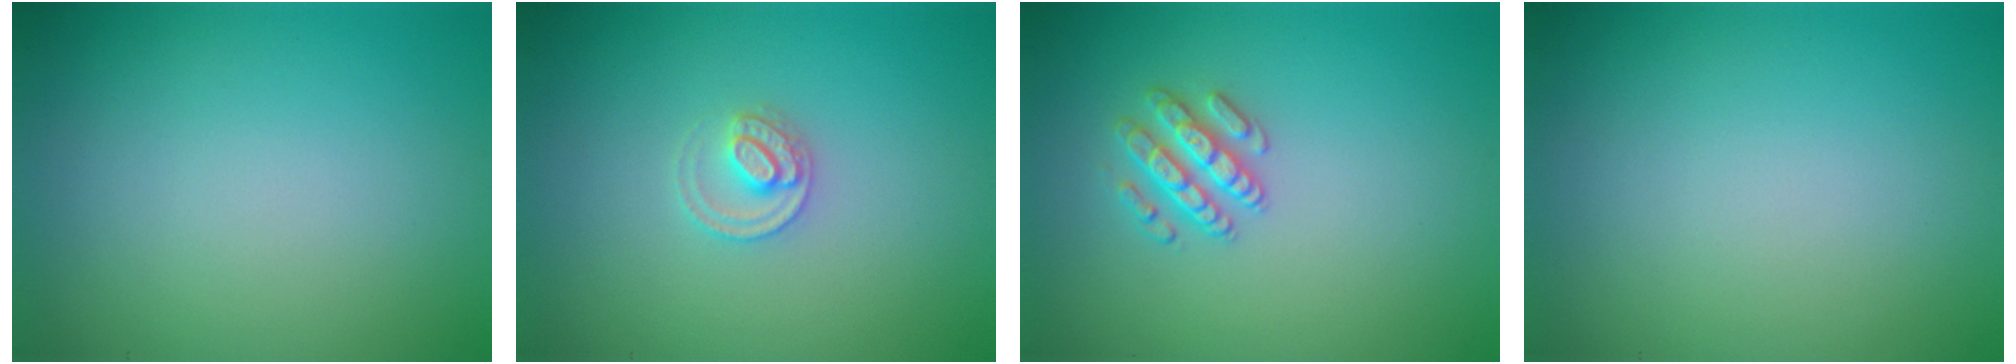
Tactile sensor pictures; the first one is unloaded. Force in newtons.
{"total": 2.1, "press": 2.1, "slide": 0.2}
{"total": 2.6, "press": 2.6, "slide": 0.5}
{"total": 0.0}